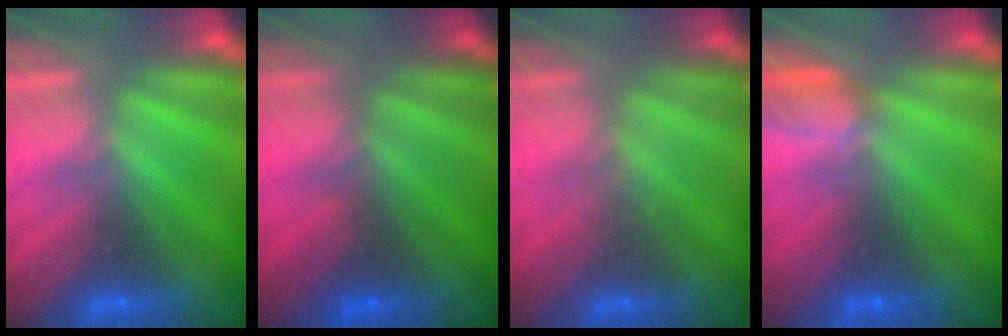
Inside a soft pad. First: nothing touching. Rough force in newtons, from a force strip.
{"total": 4.5}
{"total": 2.2}
{"total": 3.8}